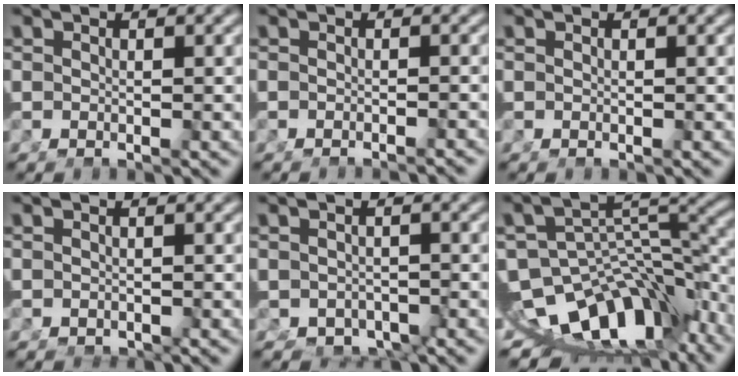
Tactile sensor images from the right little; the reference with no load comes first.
{"total": 1.4, "force": [-1.3, -0.4, 0.3], "torque": [0.000, 0.002, -0.023]}
{"total": 0.0}
{"total": 0.0}
{"total": 2.4, "force": [-1.4, 1.9, 0.4], "torque": [-0.009, -0.023, -0.014]}
{"total": 18.0, "force": [-7.9, 12.5, 10.3], "torque": [-0.188, -0.068, -0.101]}